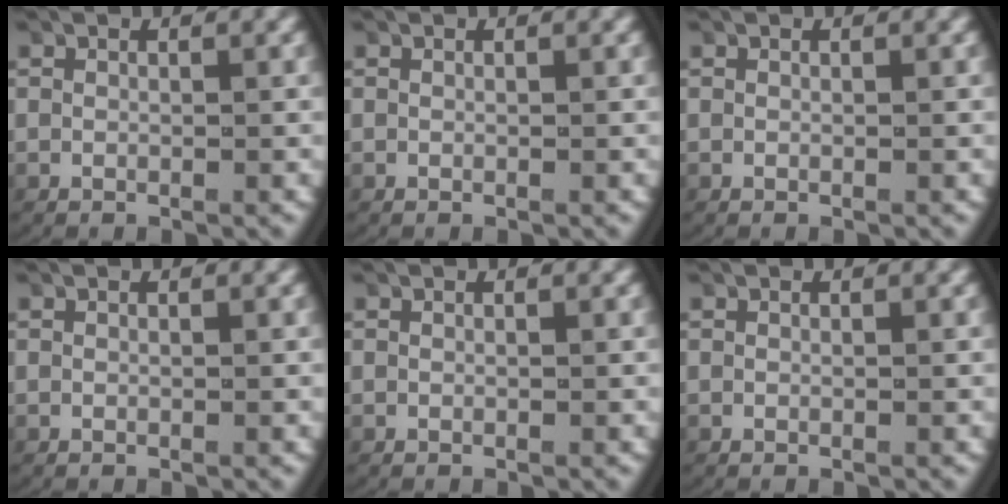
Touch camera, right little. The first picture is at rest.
{"total": 0.0}
{"total": 0.0}
{"total": 0.0}
{"total": 0.0}
{"total": 0.0}